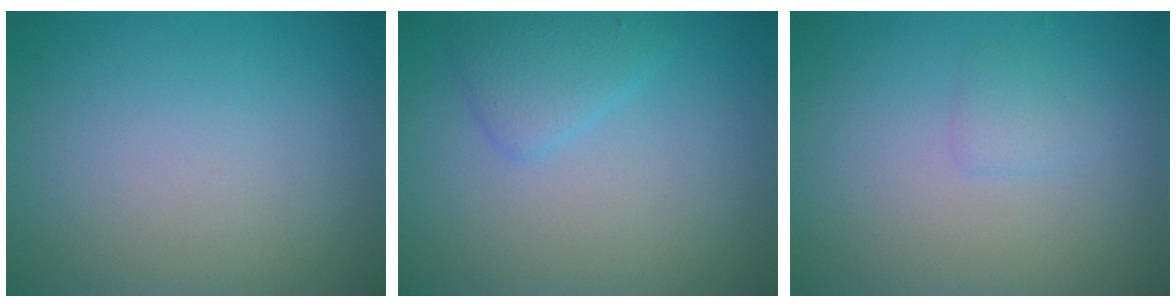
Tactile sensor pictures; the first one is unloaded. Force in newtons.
{"total": 2.0, "press": 2.0, "slide": 0.1}
{"total": 1.0, "press": 1.0, "slide": 0.0}